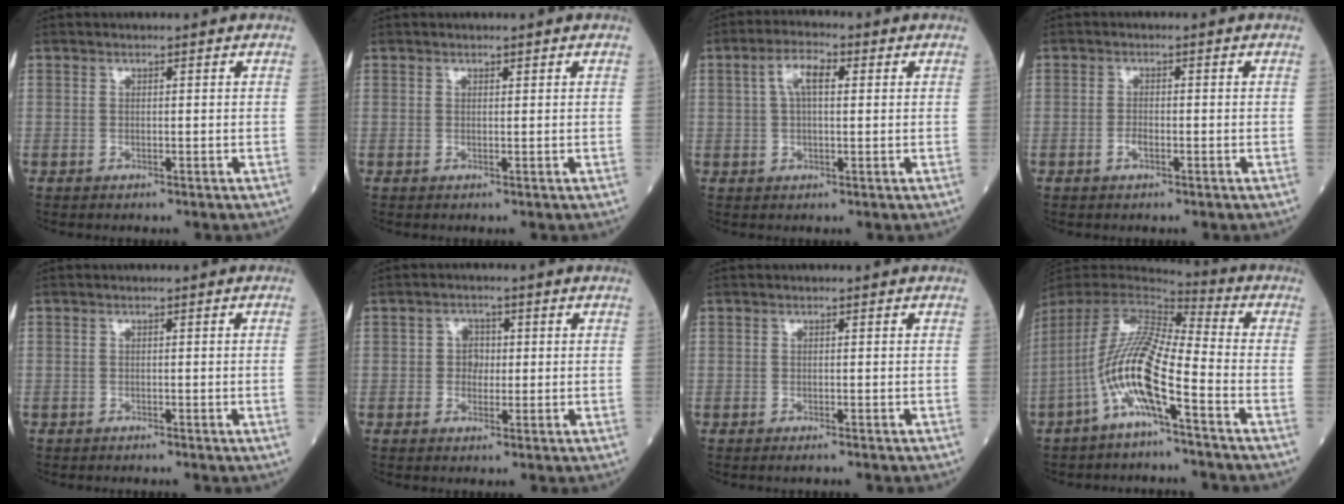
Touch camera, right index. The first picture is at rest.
{"total": 0.0}
{"total": 5.1, "force": [1.4, 1.8, 4.5], "torque": [-0.092, 0.017, 0.026]}
{"total": 1.5, "force": [-0.8, 0.6, 1.2], "torque": [-0.025, 0.001, -0.014]}
{"total": 0.7, "force": [-0.4, -0.3, 0.5], "torque": [-0.009, -0.001, -0.008]}
{"total": 2.4, "force": [0.0, 2.0, 1.3], "torque": [-0.014, 0.006, -0.003]}
{"total": 1.5, "force": [-1.2, -0.1, 0.8], "torque": [-0.012, -0.003, -0.014]}
{"total": 13.3, "force": [-5.9, 1.2, 11.9], "torque": [-0.248, -0.005, -0.120]}